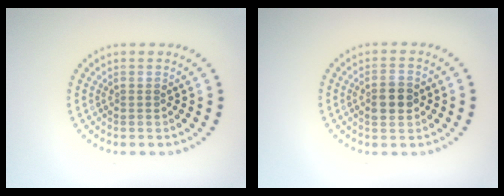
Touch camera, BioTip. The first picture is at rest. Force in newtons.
{"total": 2.9, "press": 2.9, "slide": 0.2}